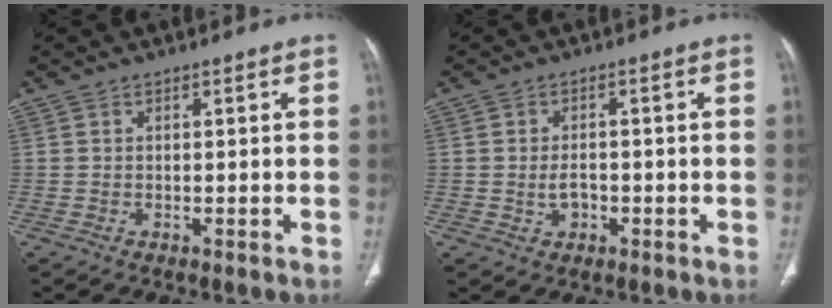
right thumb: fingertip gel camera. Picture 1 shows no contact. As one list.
[{"total": 3.1, "force": [-0.7, 2.2, 2.0], "torque": [-0.030, 0.008, -0.011]}]